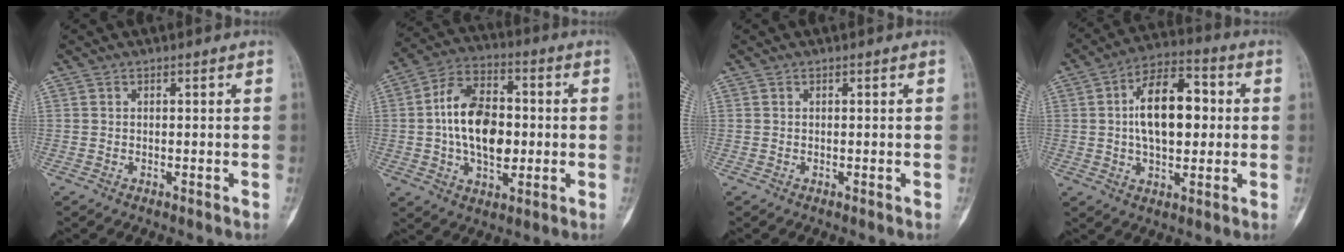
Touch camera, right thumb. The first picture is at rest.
{"total": 15.8, "force": [-0.1, 9.7, 12.5], "torque": [-0.198, 0.019, -0.005]}
{"total": 0.0}
{"total": 15.0, "force": [1.4, 8.2, 12.5], "torque": [-0.181, 0.018, 0.018]}